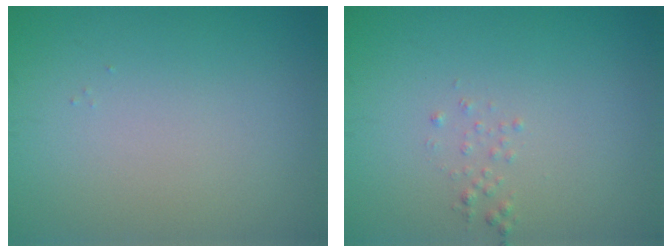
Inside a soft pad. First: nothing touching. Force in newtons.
{"total": 0.7, "press": 0.6, "slide": 0.1}